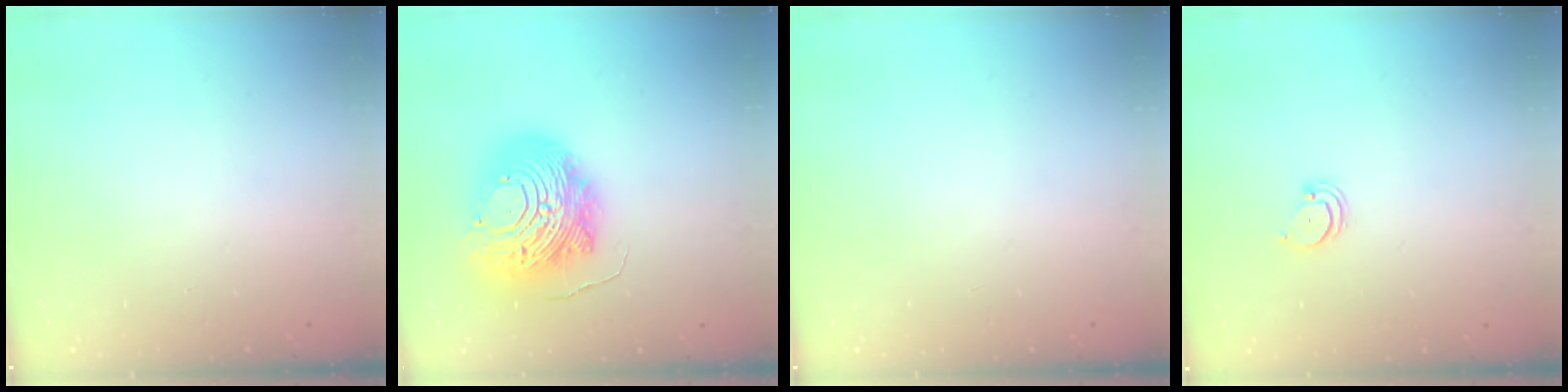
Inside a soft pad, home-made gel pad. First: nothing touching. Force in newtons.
{"total": 20.1, "press": 20.0, "slide": 2.0}
{"total": 0.0}
{"total": 2.0, "press": 2.0, "slide": 0.2}